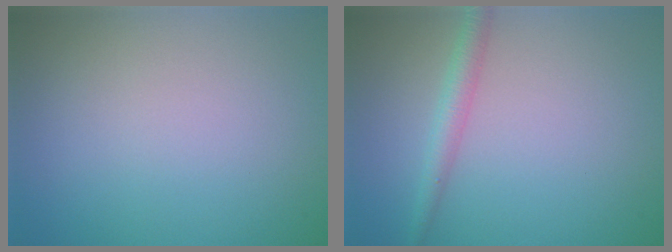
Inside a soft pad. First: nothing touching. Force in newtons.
{"total": 2.0, "press": 2.0, "slide": 0.0}